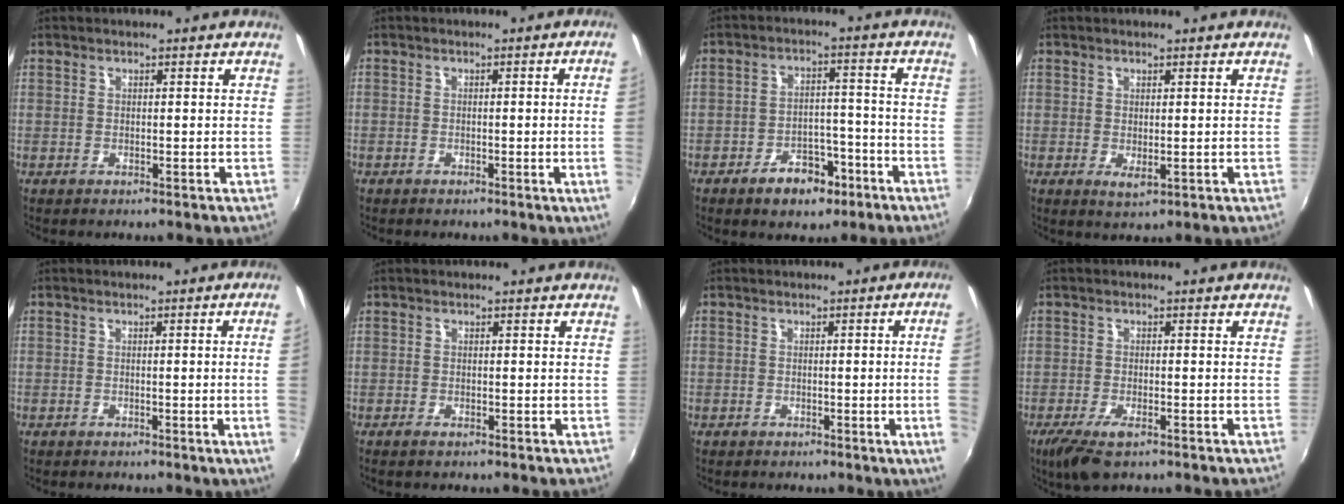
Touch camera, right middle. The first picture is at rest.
{"total": 3.1, "force": [-0.2, -1.5, 2.7], "torque": [-0.049, -0.010, 0.005]}
{"total": 8.1, "force": [-5.2, 4.6, 4.2], "torque": [-0.085, 0.019, -0.065]}
{"total": 1.8, "force": [0.1, 0.7, 1.6], "torque": [-0.027, -0.004, 0.003]}
{"total": 3.8, "force": [-0.2, -1.6, 3.5], "torque": [-0.058, -0.010, 0.003]}
{"total": 1.1, "force": [-0.9, 0.2, 0.6], "torque": [-0.013, -0.005, -0.018]}
{"total": 6.0, "force": [-0.3, -1.4, 5.8], "torque": [-0.075, -0.011, -0.001]}
{"total": 6.2, "force": [-3.9, 2.1, 4.3], "torque": [-0.104, -0.023, -0.072]}